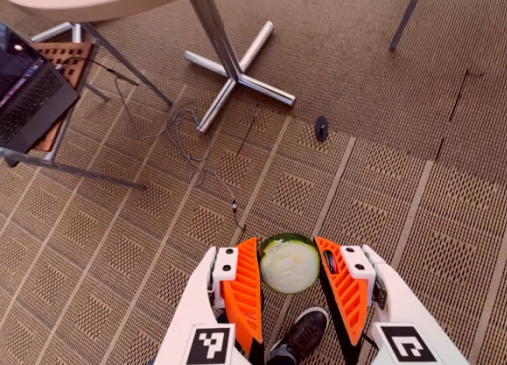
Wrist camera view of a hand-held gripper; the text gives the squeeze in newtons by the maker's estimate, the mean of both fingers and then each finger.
{"total": 9.8, "left": 9.5, "right": 10.1}